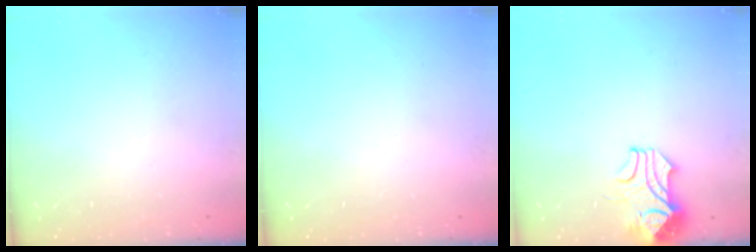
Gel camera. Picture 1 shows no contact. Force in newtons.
{"total": 0.0}
{"total": 2.4, "press": 2.2, "slide": 1.0}